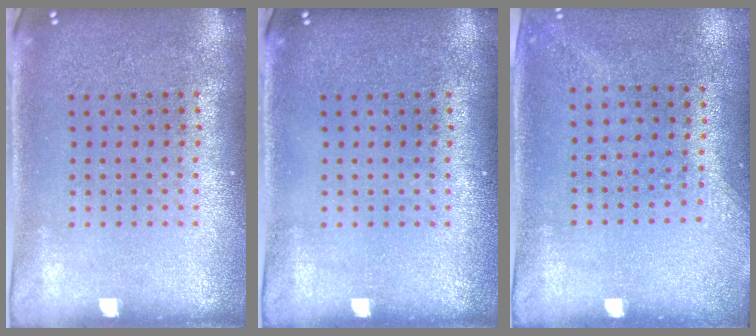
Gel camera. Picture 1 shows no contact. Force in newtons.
{"total": 0.0}
{"total": 1.4, "press": 1.0, "slide": 0.9}